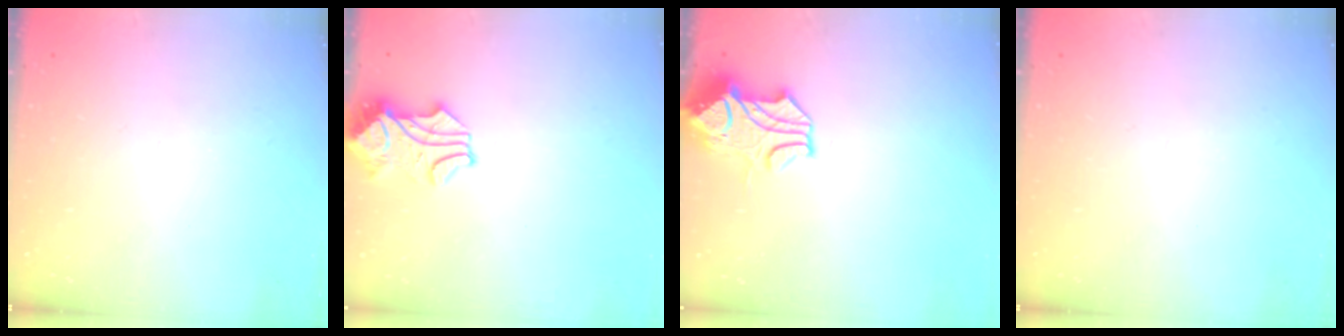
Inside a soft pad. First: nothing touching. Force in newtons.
{"total": 0.9, "press": 0.7, "slide": 0.7}
{"total": 1.7, "press": 1.1, "slide": 1.3}
{"total": 0.0}